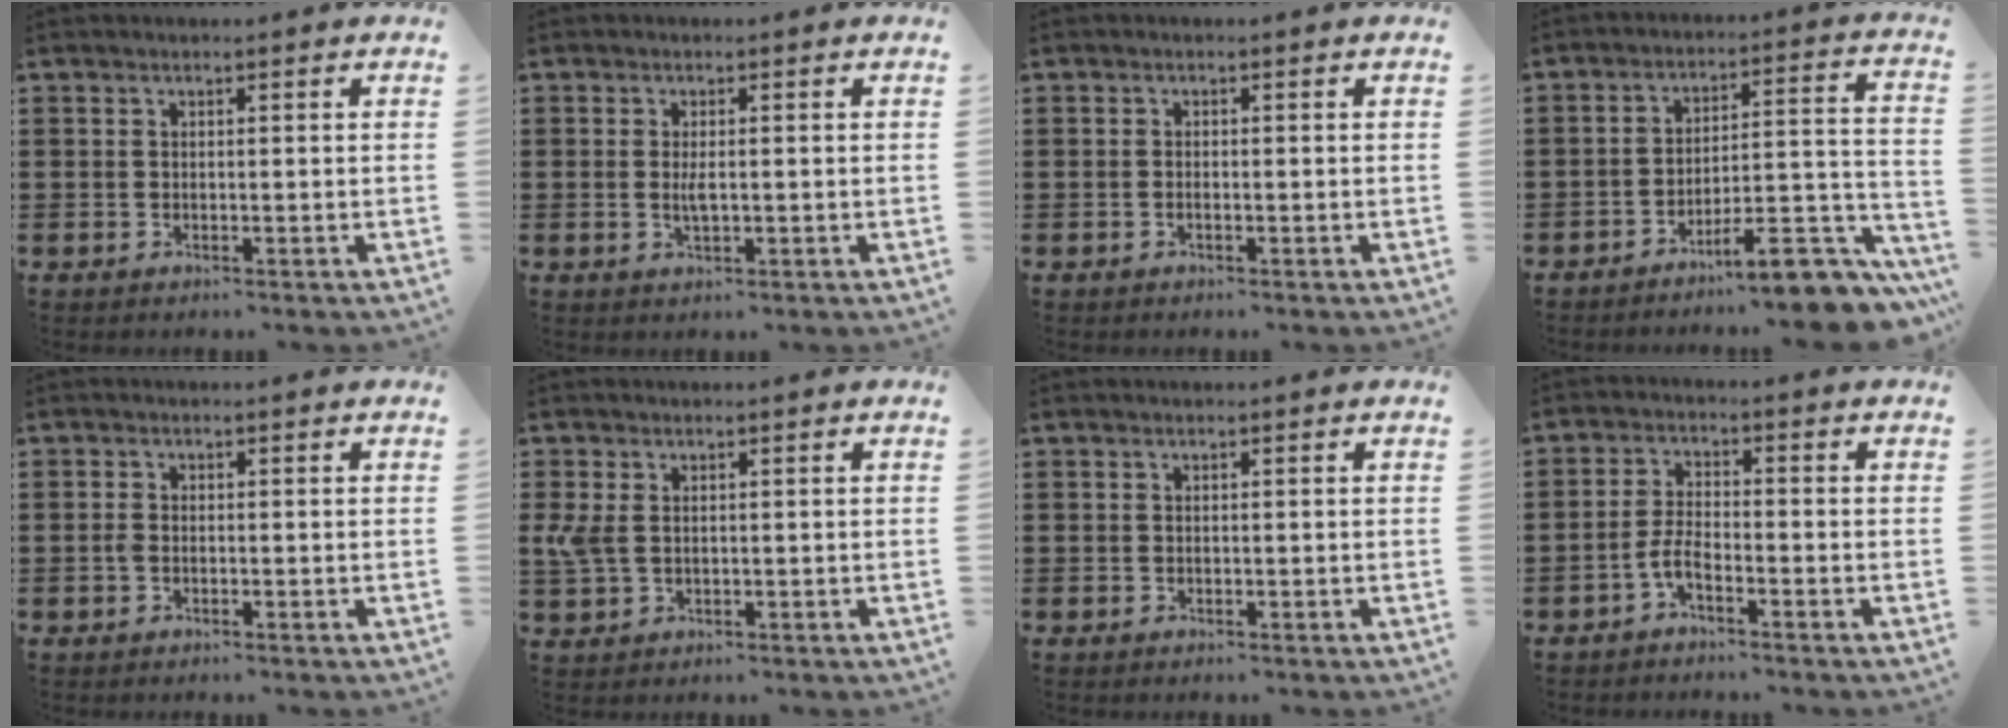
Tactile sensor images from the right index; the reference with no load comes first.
{"total": 2.2, "force": [0.0, 0.6, 2.1], "torque": [-0.047, -0.006, -0.003]}
{"total": 0.6, "force": [-0.4, -0.1, 0.4], "torque": [-0.010, -0.007, -0.006]}
{"total": 10.7, "force": [-8.8, 1.7, 5.9], "torque": [-0.075, 0.024, -0.161]}
{"total": 1.0, "force": [-0.4, 0.6, 0.8], "torque": [-0.023, -0.003, -0.011]}
{"total": 3.0, "force": [0.5, 1.9, 2.4], "torque": [-0.073, -0.004, 0.002]}
{"total": 0.0}
{"total": 3.5, "force": [-2.2, 0.7, 2.7], "torque": [-0.071, -0.007, -0.046]}